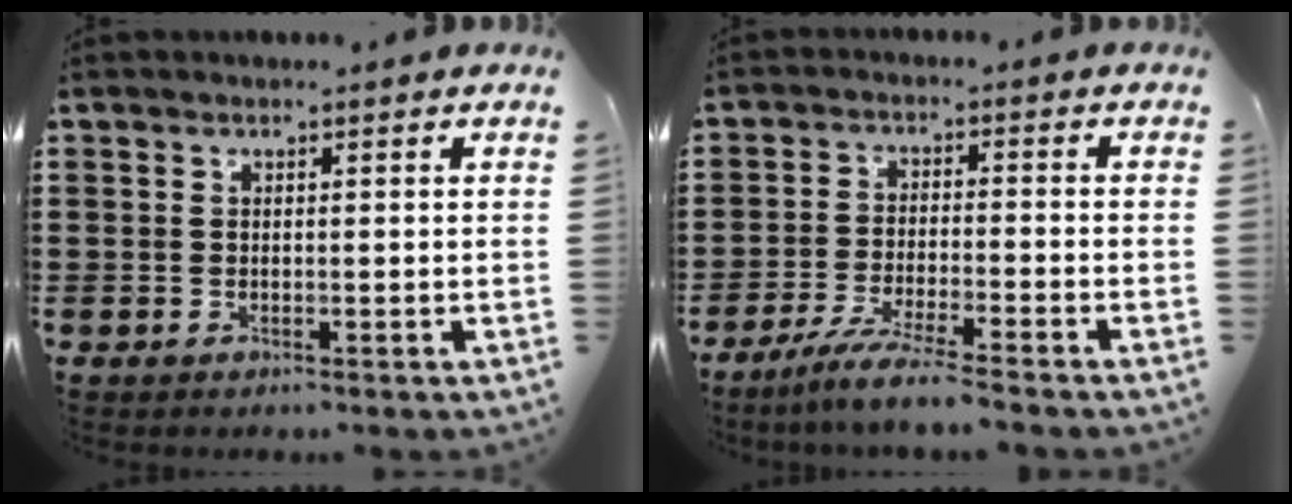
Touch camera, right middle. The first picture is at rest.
{"total": 5.4, "force": [-4.7, -0.5, 2.7], "torque": [-0.063, -0.020, -0.090]}